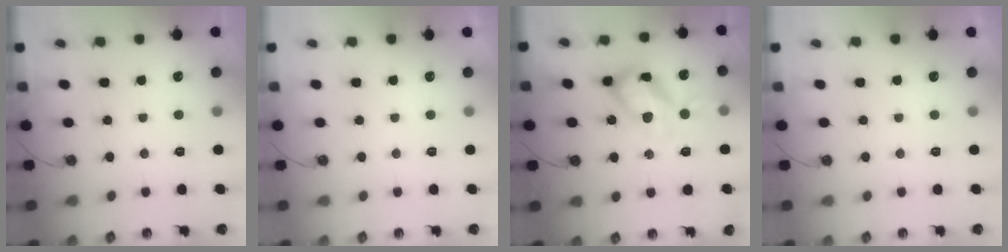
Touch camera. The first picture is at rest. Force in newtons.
{"total": 0.0}
{"total": 20.3, "press": 20.2, "slide": 1.9}
{"total": 0.0}